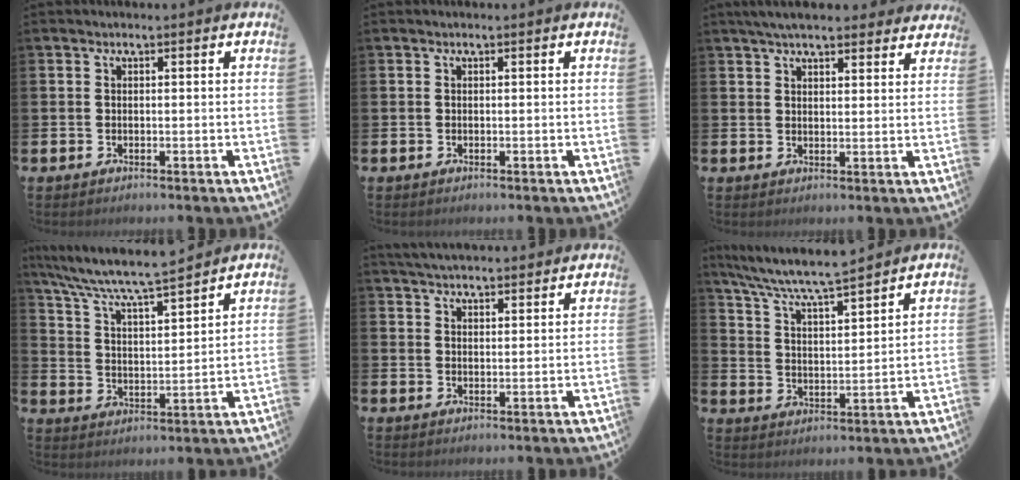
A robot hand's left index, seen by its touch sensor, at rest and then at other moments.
{"total": 0.0}
{"total": 5.1, "force": [4.7, 1.2, 1.8], "torque": [-0.042, -0.011, 0.086]}
{"total": 7.5, "force": [7.1, 0.3, 2.4], "torque": [-0.074, -0.054, 0.119]}
{"total": 4.1, "force": [4.1, 0.3, 0.4], "torque": [-0.022, -0.017, 0.077]}
{"total": 7.2, "force": [6.9, 0.3, 2.1], "torque": [-0.066, -0.047, 0.118]}